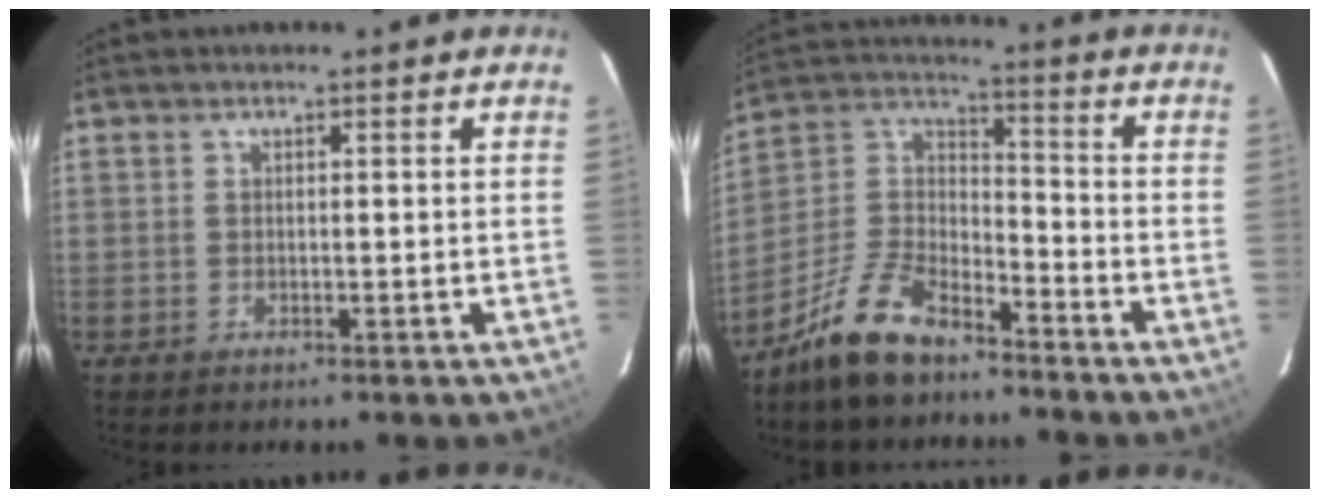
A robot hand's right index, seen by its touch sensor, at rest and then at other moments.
{"total": 12.9, "force": [-9.2, 5.4, 7.2], "torque": [-0.164, 0.022, -0.177]}